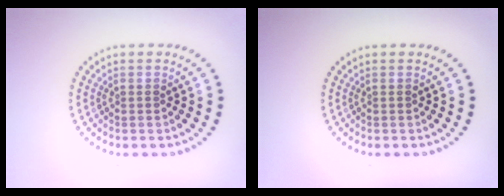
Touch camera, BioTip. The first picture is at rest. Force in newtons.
{"total": 0.0}